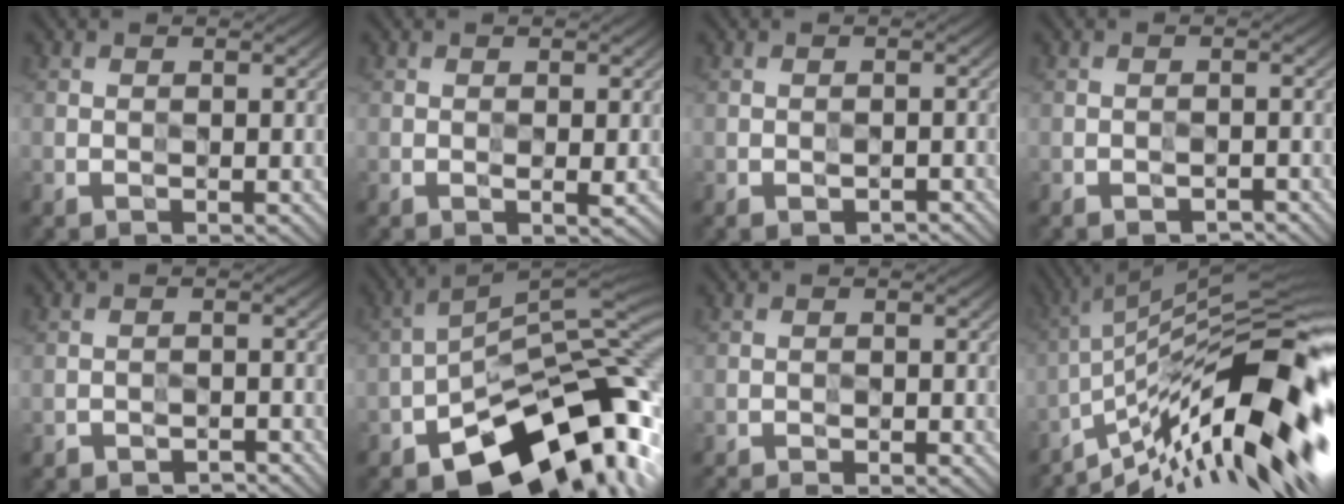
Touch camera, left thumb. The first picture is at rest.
{"total": 0.9, "force": [0.1, 0.2, 0.9], "torque": [-0.016, -0.003, 0.000]}
{"total": 1.6, "force": [-1.0, 0.8, 0.9], "torque": [-0.012, -0.001, -0.013]}
{"total": 1.7, "force": [-1.3, 0.7, 0.7], "torque": [-0.007, 0.001, -0.020]}
{"total": 2.3, "force": [-2.1, 0.7, 0.4], "torque": [0.000, 0.002, -0.033]}
{"total": 16.1, "force": [-8.8, 7.2, 11.4], "torque": [-0.164, -0.008, -0.160]}
{"total": 2.1, "force": [-1.9, 0.1, 0.8], "torque": [-0.021, 0.001, -0.034]}
{"total": 17.4, "force": [-7.4, 3.9, 15.3], "torque": [-0.245, 0.017, -0.138]}